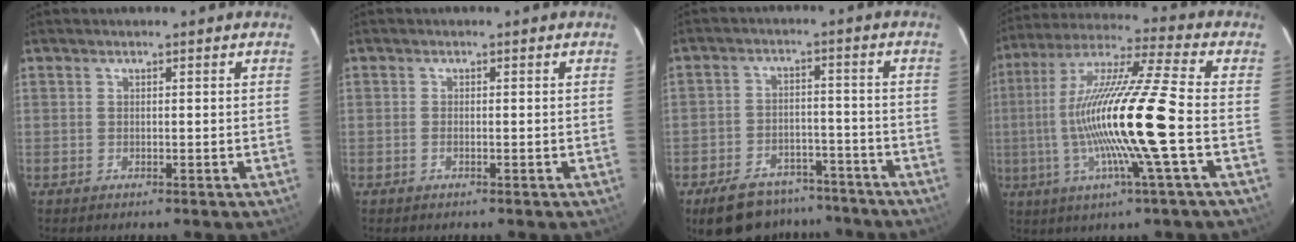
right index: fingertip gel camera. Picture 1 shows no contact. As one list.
[{"total": 0.6, "force": [-0.3, 0.3, 0.4], "torque": [-0.008, 0.000, -0.006]}, {"total": 14.3, "force": [-11.2, 7.0, 5.5], "torque": [-0.128, 0.014, -0.147]}, {"total": 19.4, "force": [-2.8, -1.1, 19.2], "torque": [-0.362, -0.007, -0.054]}]